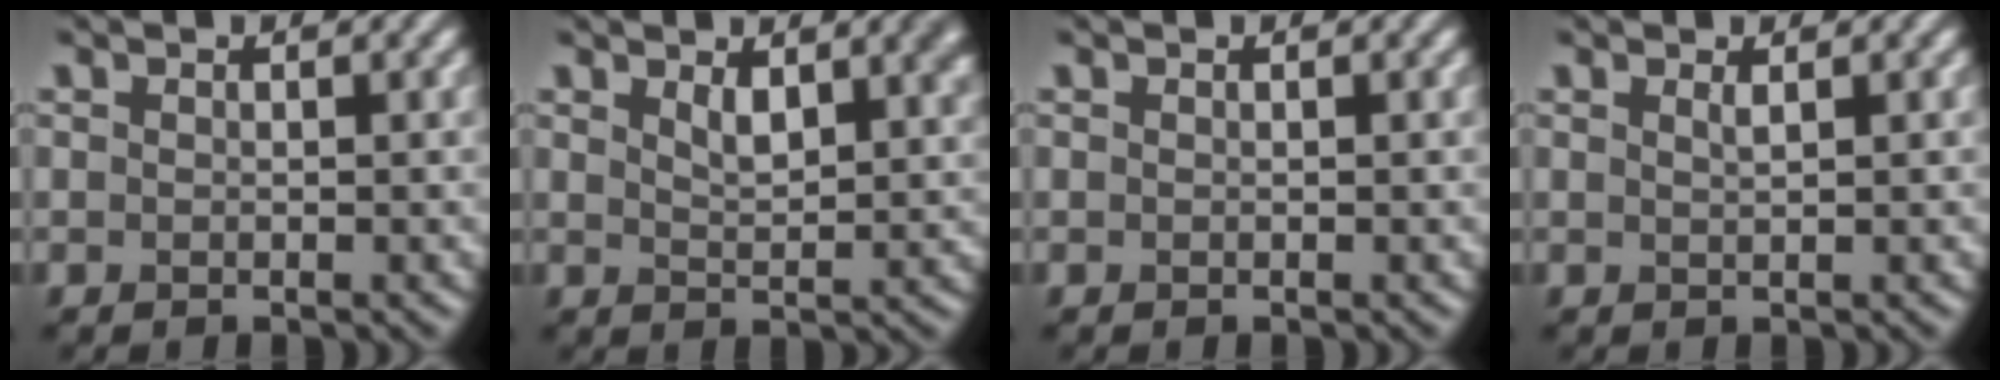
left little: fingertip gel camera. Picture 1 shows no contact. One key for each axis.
{"total": 3.4, "fx": 1.8, "fy": 1.2, "fz": 2.6, "tx": -0.040, "ty": -0.001, "tz": 0.032}
{"total": 0.0}
{"total": 0.8, "fx": 0.4, "fy": 0.2, "fz": 0.6, "tx": -0.004, "ty": 0.000, "tz": 0.006}